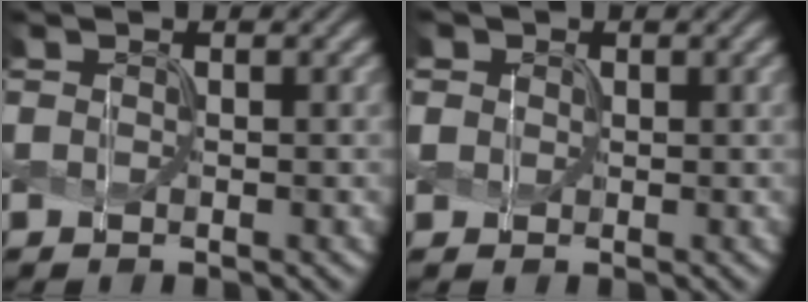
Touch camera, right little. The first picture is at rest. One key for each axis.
{"total": 2.6, "fx": 1.2, "fy": 2.1, "fz": 0.9, "tx": -0.026, "ty": 0.012, "tz": 0.015}